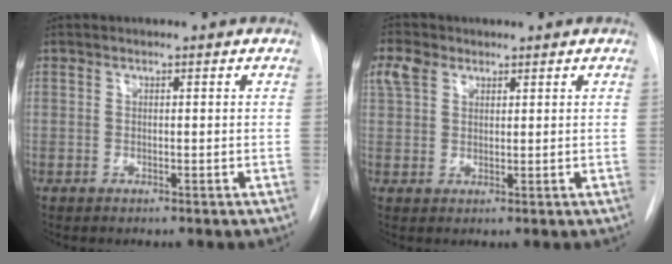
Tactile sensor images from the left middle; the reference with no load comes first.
{"total": 4.2, "force": [2.4, 2.8, 2.0], "torque": [-0.054, 0.015, 0.050]}